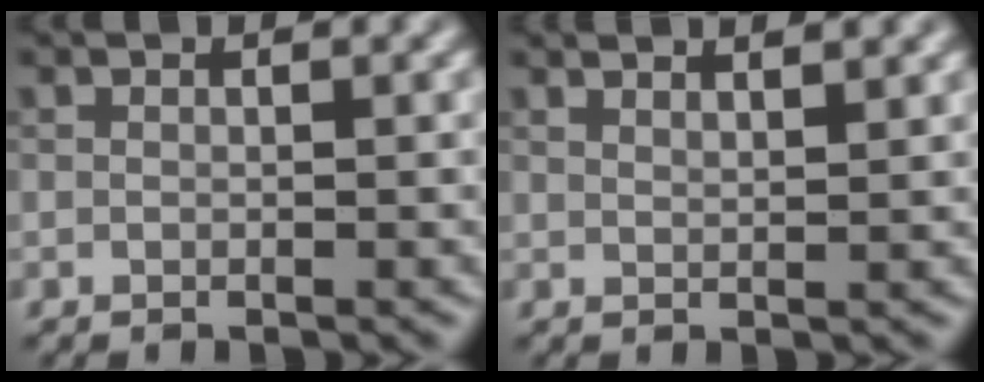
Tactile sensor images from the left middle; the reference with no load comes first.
{"total": 3.1, "force": [2.4, 1.1, 1.6], "torque": [0.004, 0.013, 0.010]}